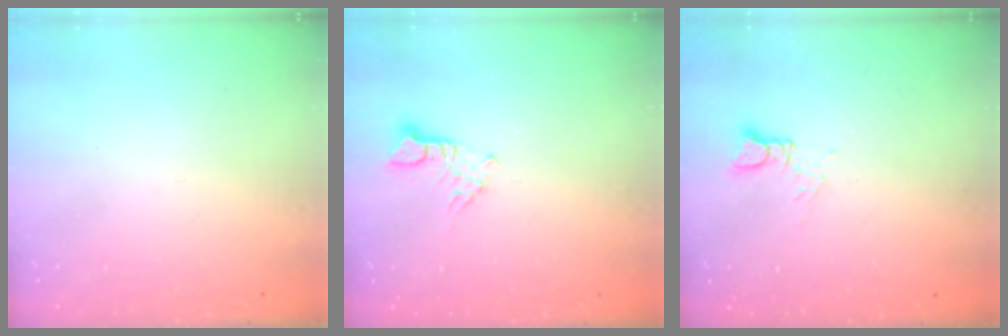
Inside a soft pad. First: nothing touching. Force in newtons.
{"total": 2.5, "press": 2.5, "slide": 0.4}
{"total": 3.5, "press": 3.5, "slide": 0.3}